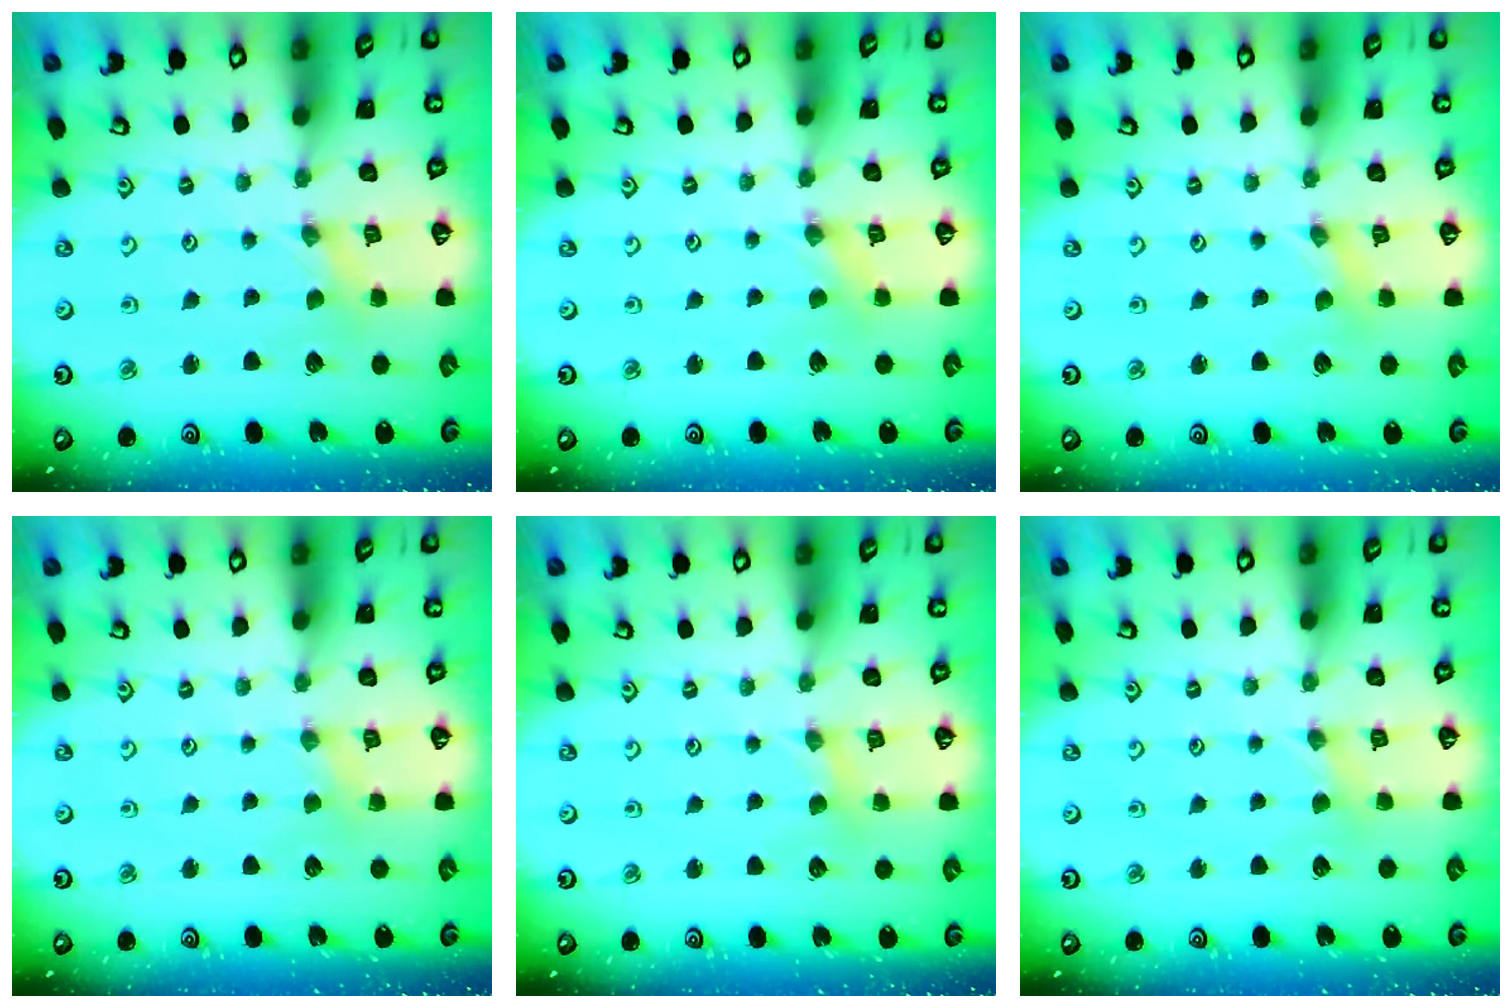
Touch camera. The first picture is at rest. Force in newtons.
{"total": 0.0}
{"total": 0.7, "press": 0.7, "slide": 0.2}
{"total": 2.4, "press": 2.3, "slide": 0.5}
{"total": 2.9, "press": 2.9, "slide": 0.4}
{"total": 1.9, "press": 1.8, "slide": 0.4}